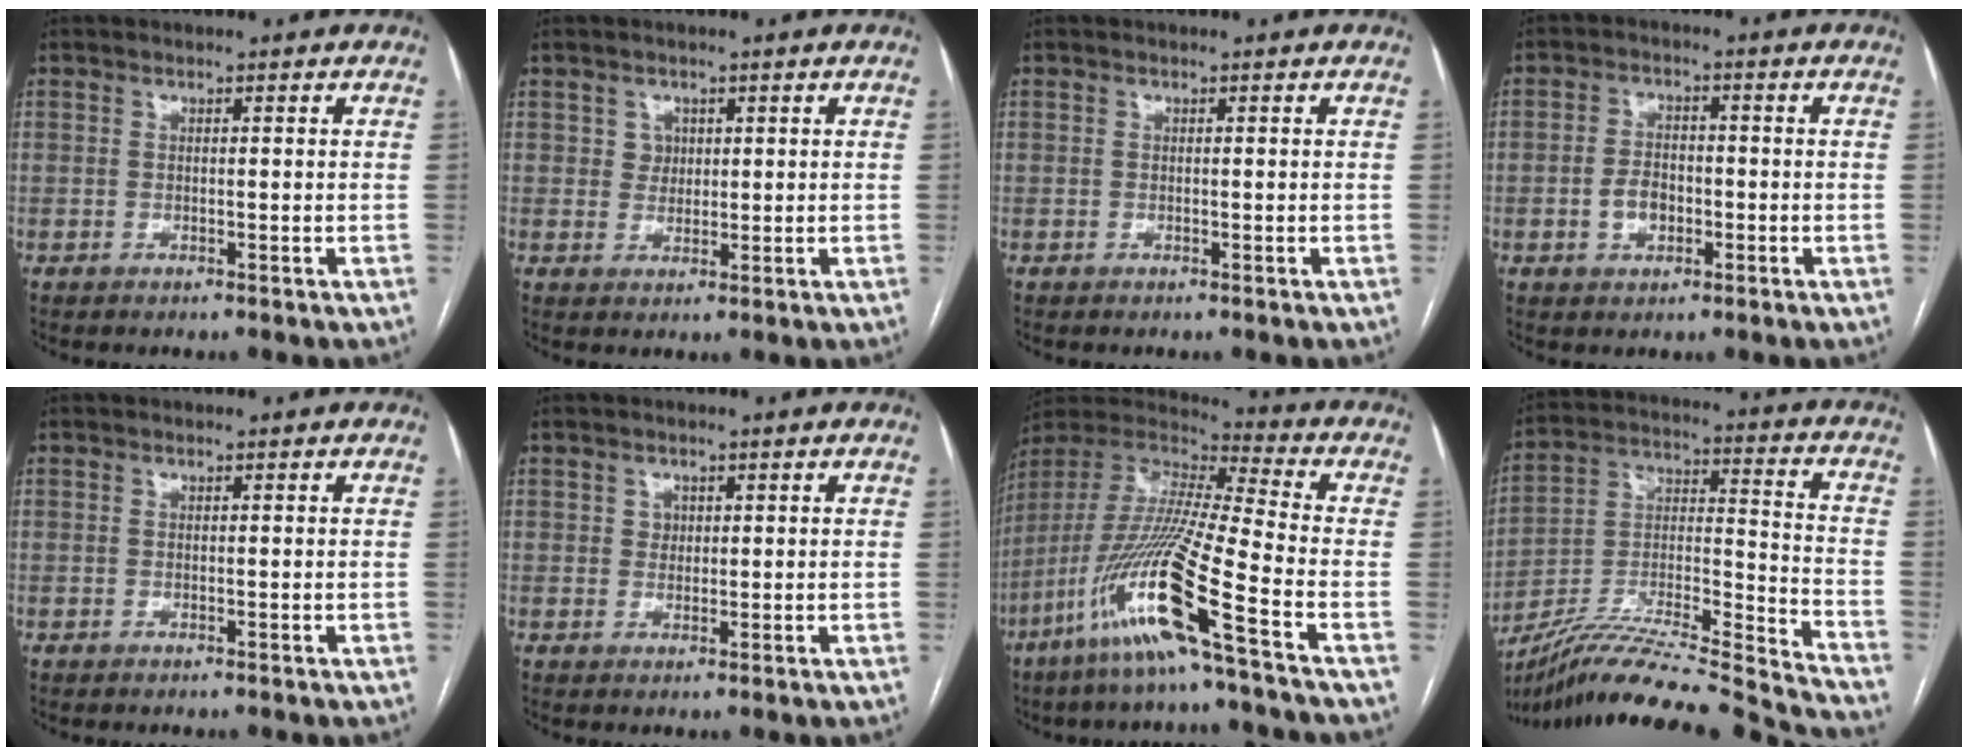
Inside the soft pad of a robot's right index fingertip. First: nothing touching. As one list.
[{"total": 2.3, "force": [0.9, 2.0, 0.5], "torque": [-0.005, -0.001, 0.013]}, {"total": 0.0}, {"total": 4.3, "force": [-1.2, 2.8, 3.1], "torque": [-0.060, 0.007, -0.020]}, {"total": 0.0}, {"total": 1.5, "force": [0.5, 1.3, 0.5], "torque": [-0.005, -0.002, 0.007]}, {"total": 19.2, "force": [-9.5, -0.9, 16.7], "torque": [-0.368, -0.042, -0.194]}, {"total": 26.6, "force": [-24.0, -1.0, 11.4], "torque": [-0.176, -0.021, -0.384]}]